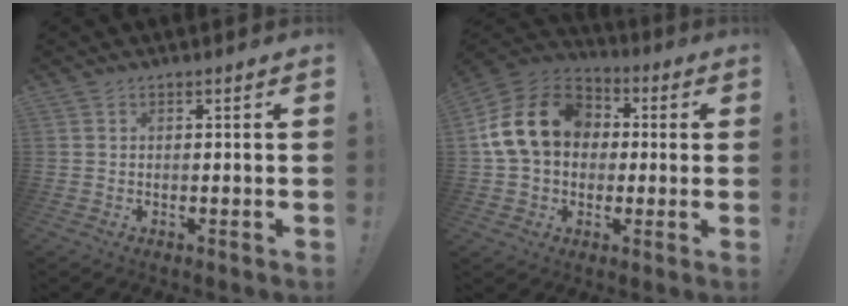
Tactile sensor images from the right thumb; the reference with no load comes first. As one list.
[{"total": 18.6, "force": [3.3, 14.1, 11.7], "torque": [-0.211, 0.011, 0.065]}]